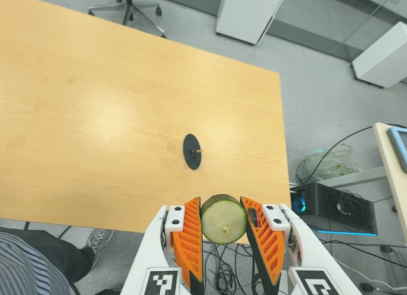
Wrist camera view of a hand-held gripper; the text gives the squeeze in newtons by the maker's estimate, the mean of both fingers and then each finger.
{"total": 10.2, "left": 9.7, "right": 10.6}